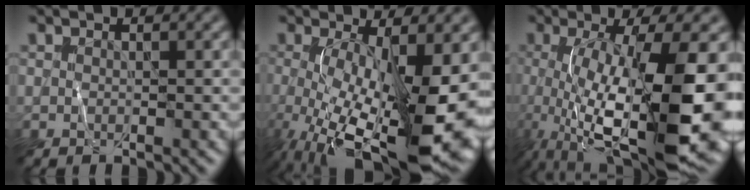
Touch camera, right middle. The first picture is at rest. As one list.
[{"total": 14.7, "force": [-2.9, 5.1, 13.5], "torque": [-0.223, -0.025, -0.038]}, {"total": 14.6, "force": [-1.9, 4.4, 13.8], "torque": [-0.218, -0.019, -0.026]}]